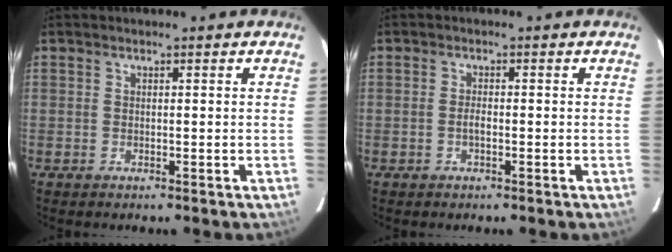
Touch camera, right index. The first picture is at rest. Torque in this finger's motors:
{"motor_torque": [0.36, -0.06, 0.14, 0.04]}